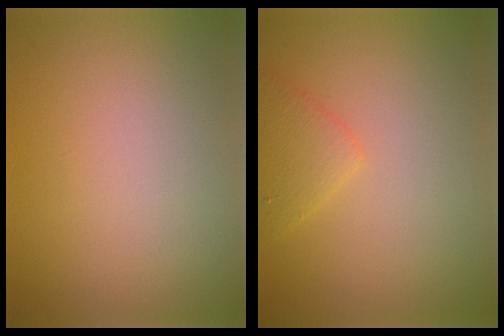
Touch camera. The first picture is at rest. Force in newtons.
{"total": 2.2, "press": 2.2, "slide": 0.2}